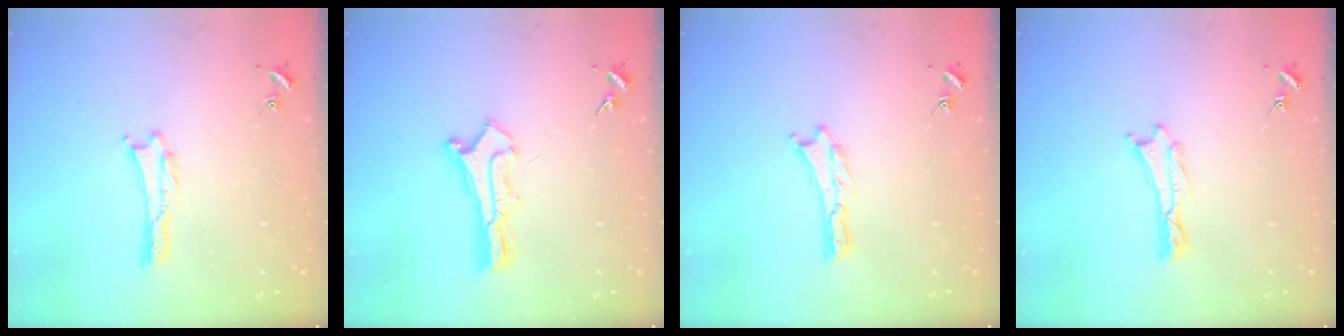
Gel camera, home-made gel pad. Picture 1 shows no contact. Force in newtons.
{"total": 1.1, "press": 1.1, "slide": 0.1}
{"total": 0.0}
{"total": 0.0}